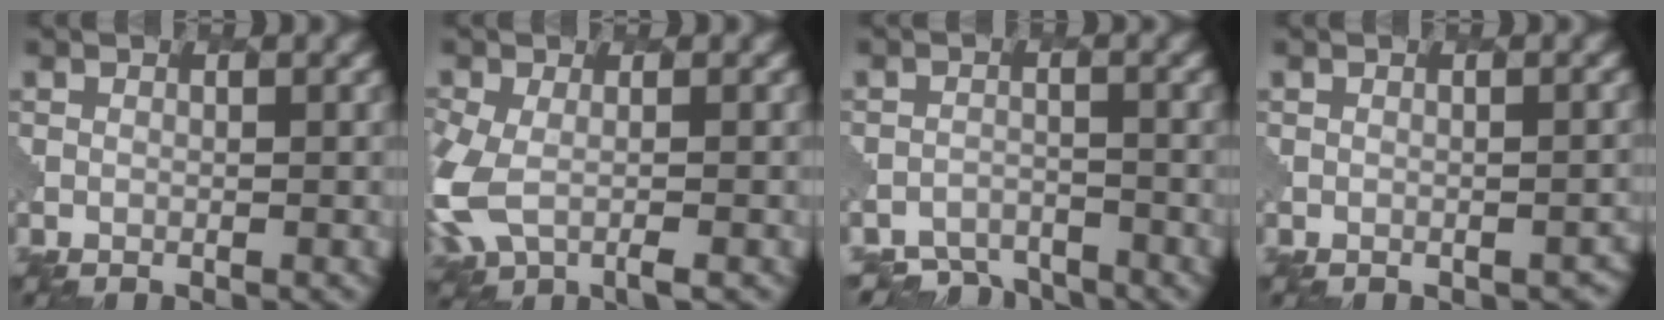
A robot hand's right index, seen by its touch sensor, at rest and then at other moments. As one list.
[{"total": 5.6, "force": [-1.3, 3.3, 4.4], "torque": [-0.121, -0.018, -0.029]}, {"total": 4.0, "force": [-3.9, 0.9, -0.2], "torque": [0.006, -0.004, -0.064]}, {"total": 1.6, "force": [-1.2, 0.9, 0.5], "torque": [0.002, -0.004, -0.006]}]